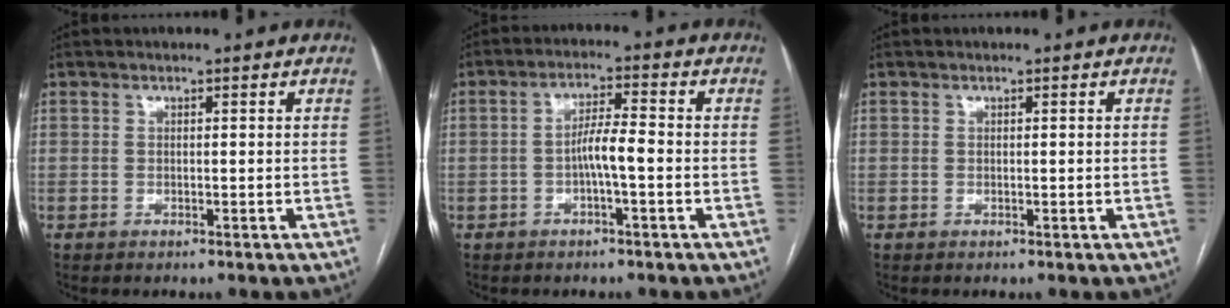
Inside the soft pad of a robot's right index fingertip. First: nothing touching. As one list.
[{"total": 4.4, "force": [-1.2, 0.3, 4.2], "torque": [-0.076, 0.010, -0.022]}, {"total": 0.0}]